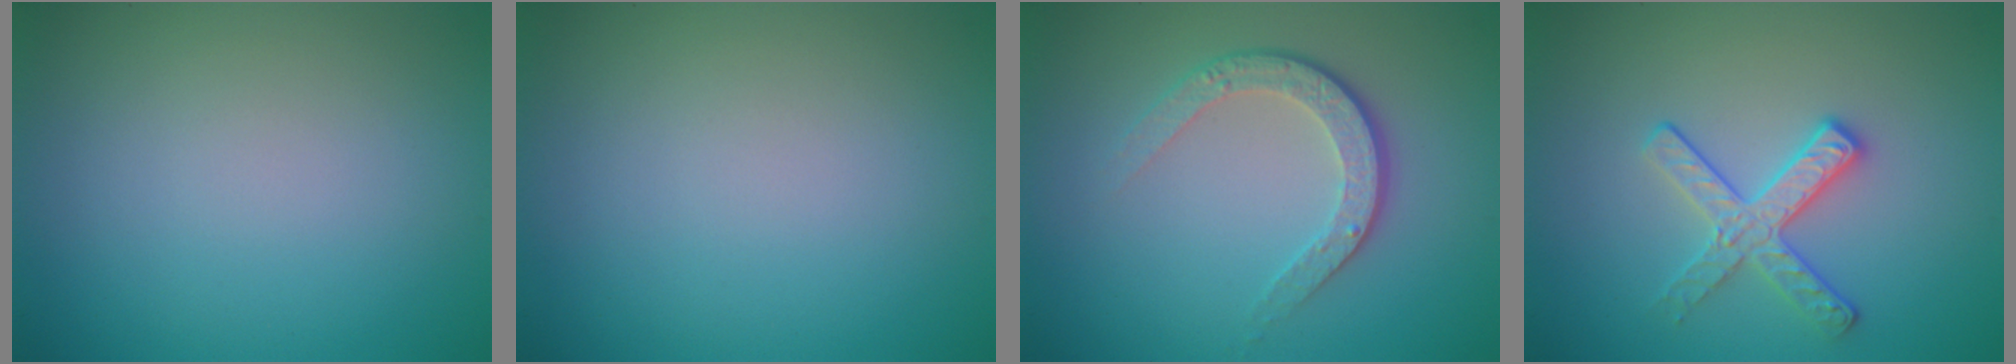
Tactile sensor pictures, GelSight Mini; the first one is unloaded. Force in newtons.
{"total": 0.0}
{"total": 3.5, "press": 2.5, "slide": 2.4}
{"total": 2.8, "press": 2.7, "slide": 0.7}